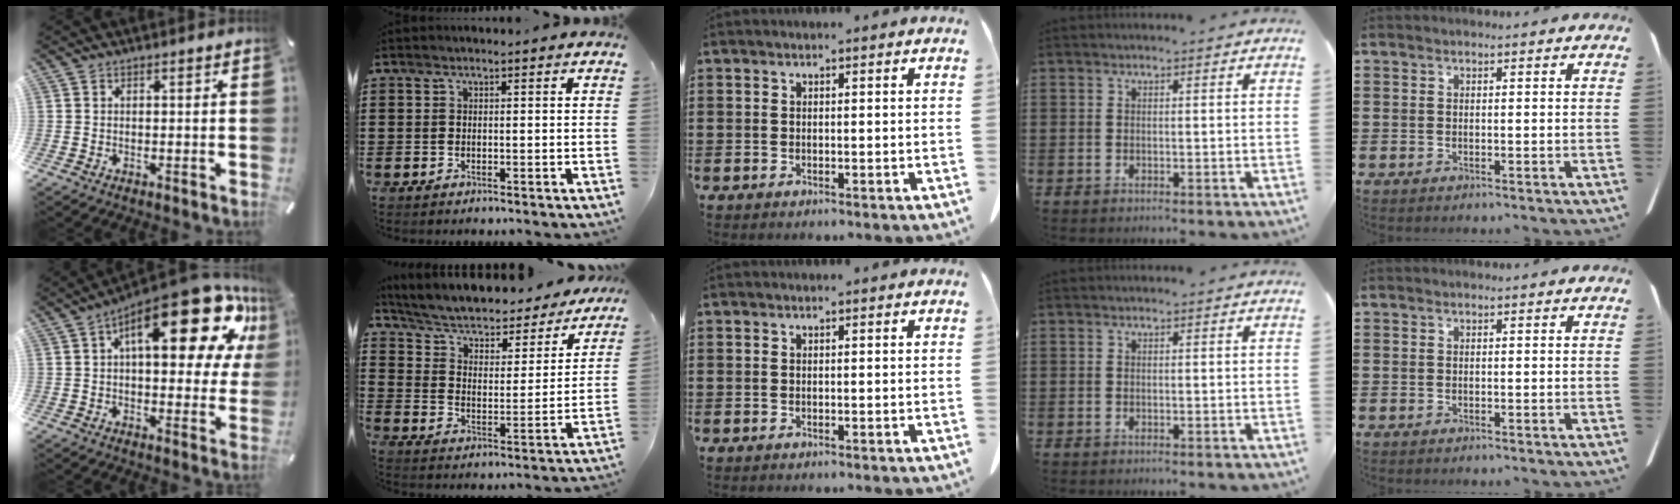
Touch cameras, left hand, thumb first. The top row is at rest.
{"thumb": {"total": 25.4, "force": [10.6, 10.4, 20.6], "torque": [-0.283, -0.060, 0.173]}, "index": {"total": 3.8, "force": [2.9, 1.7, 1.7], "torque": [-0.051, -0.025, 0.039]}}